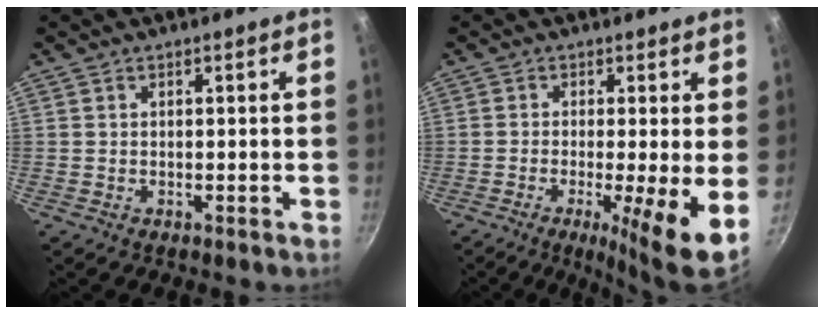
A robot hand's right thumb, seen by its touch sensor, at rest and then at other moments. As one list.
[{"total": 10.3, "force": [-1.8, 1.5, 10.1], "torque": [-0.146, -0.008, -0.028]}]